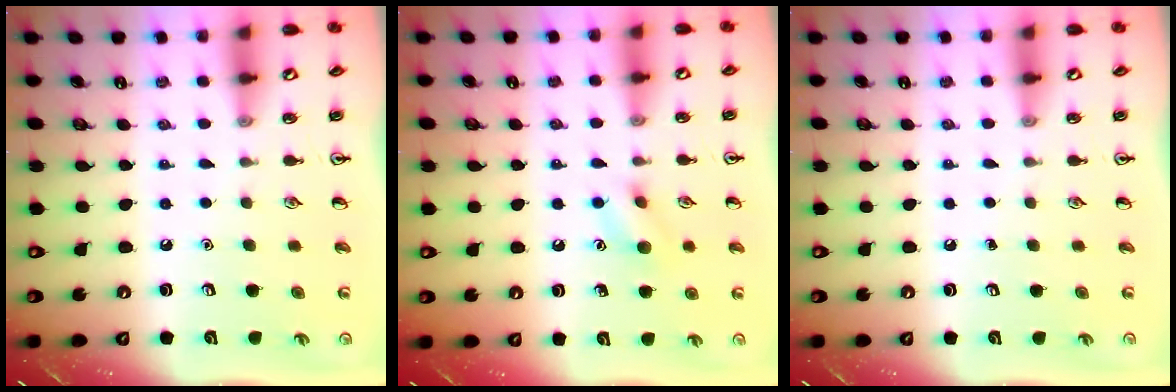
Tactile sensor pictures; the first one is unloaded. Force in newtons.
{"total": 7.7, "press": 7.6, "slide": 1.0}
{"total": 0.0}